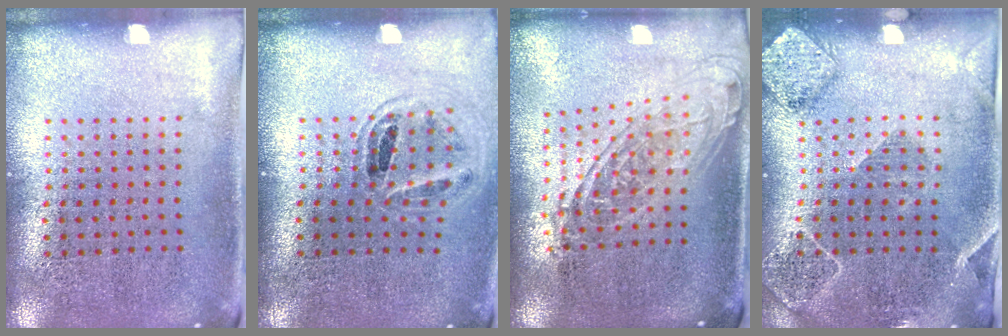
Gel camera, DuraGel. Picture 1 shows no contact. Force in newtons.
{"total": 0.9, "press": 0.9, "slide": 0.0}
{"total": 1.8, "press": 1.4, "slide": 1.1}
{"total": 1.8, "press": 1.7, "slide": 0.5}